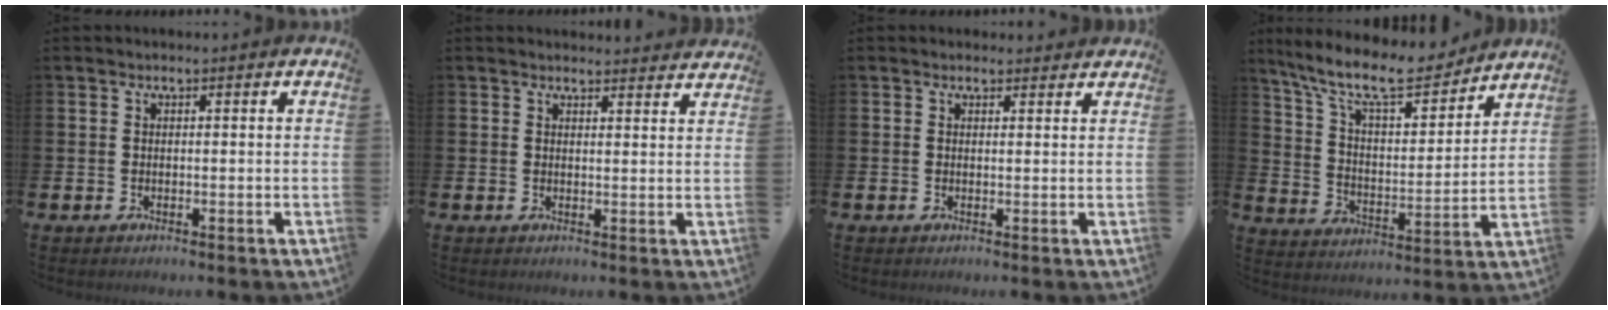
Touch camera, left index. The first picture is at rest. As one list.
[{"total": 2.3, "force": [2.3, 0.3, -0.2], "torque": [0.011, -0.017, 0.039]}, {"total": 1.1, "force": [0.9, 0.5, 0.1], "torque": [0.005, 0.003, 0.016]}, {"total": 11.5, "force": [10.1, 2.8, 4.7], "torque": [-0.122, -0.063, 0.175]}]